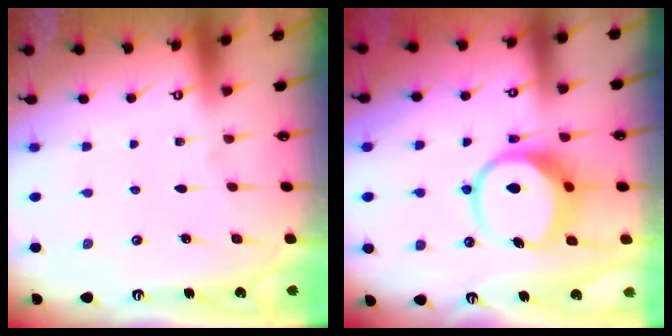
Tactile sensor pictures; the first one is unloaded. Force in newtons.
{"total": 8.7, "press": 8.6, "slide": 1.1}